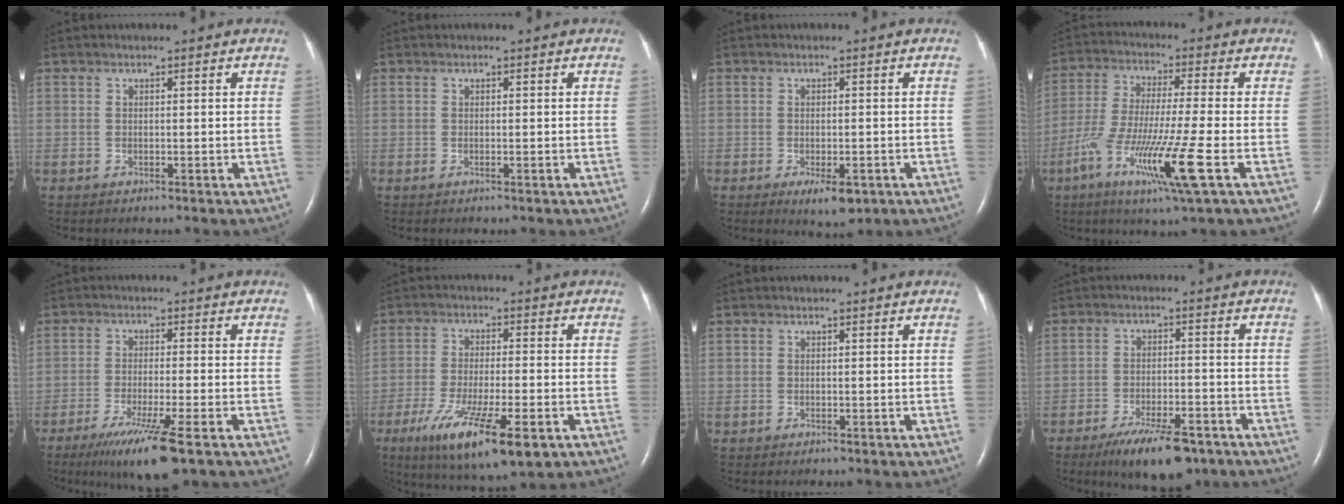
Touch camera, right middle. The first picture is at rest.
{"total": 0.0}
{"total": 4.1, "force": [-2.0, 1.4, 3.3], "torque": [-0.052, -0.006, -0.021]}
{"total": 13.0, "force": [-5.4, -0.3, 11.9], "torque": [-0.243, -0.028, -0.101]}
{"total": 9.4, "force": [-5.6, -0.2, 7.5], "torque": [-0.136, -0.028, -0.094]}
{"total": 14.1, "force": [-7.2, 2.6, 11.8], "torque": [-0.198, -0.036, -0.112]}
{"total": 0.0}
{"total": 10.1, "force": [-7.1, 2.9, 6.6], "torque": [-0.109, -0.011, -0.113]}